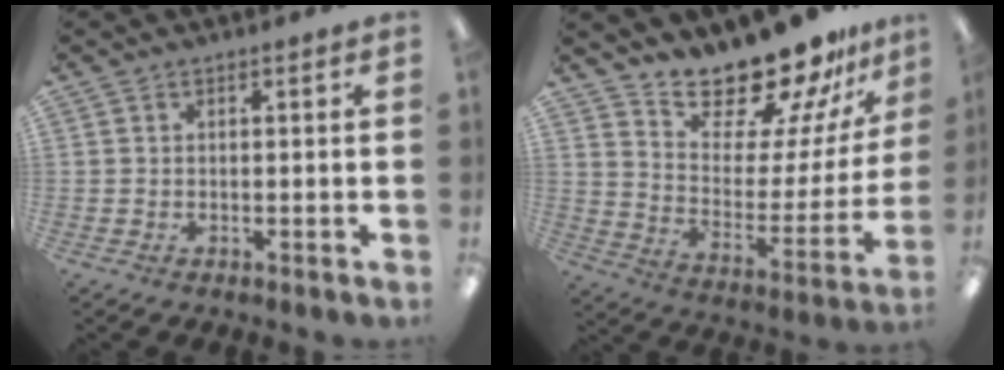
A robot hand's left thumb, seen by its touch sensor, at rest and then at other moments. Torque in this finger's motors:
{"motor_torque": [0.11, 0.59, 1.44, -1.33, 0.05]}